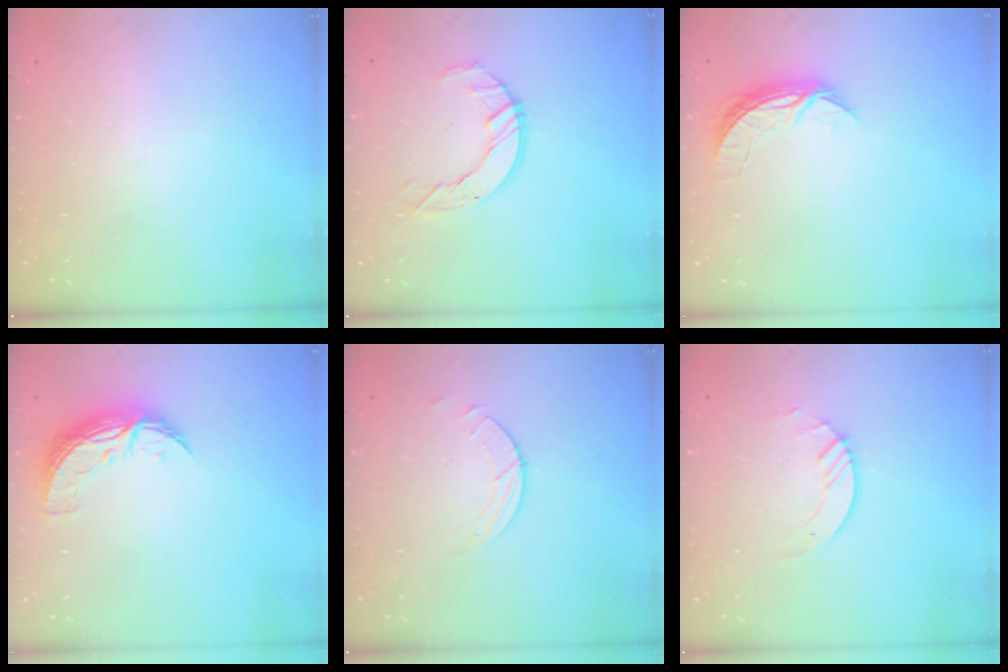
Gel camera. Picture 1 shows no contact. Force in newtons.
{"total": 5.8, "press": 5.8, "slide": 0.4}
{"total": 6.2, "press": 6.2, "slide": 0.5}
{"total": 8.4, "press": 8.4, "slide": 0.3}
{"total": 1.7, "press": 1.7, "slide": 0.2}
{"total": 3.8, "press": 3.8, "slide": 0.3}